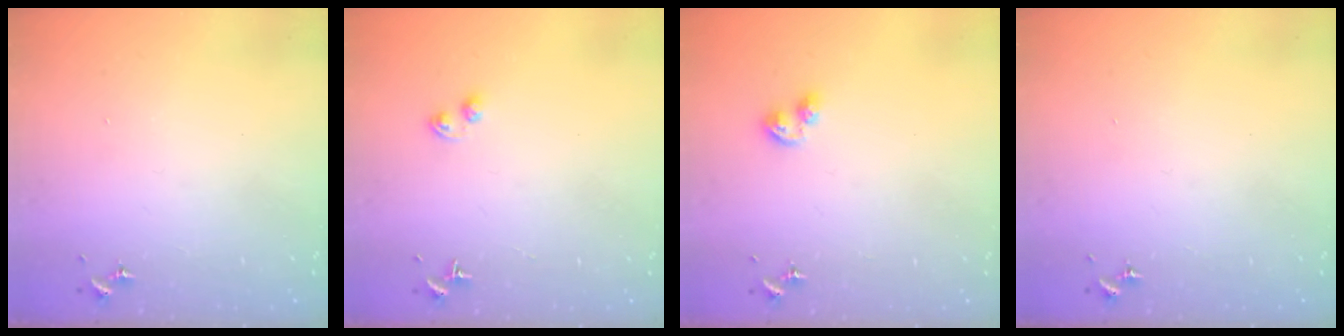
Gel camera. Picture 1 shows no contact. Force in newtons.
{"total": 3.2, "press": 3.1, "slide": 0.9}
{"total": 6.6, "press": 6.6, "slide": 0.8}
{"total": 0.0}